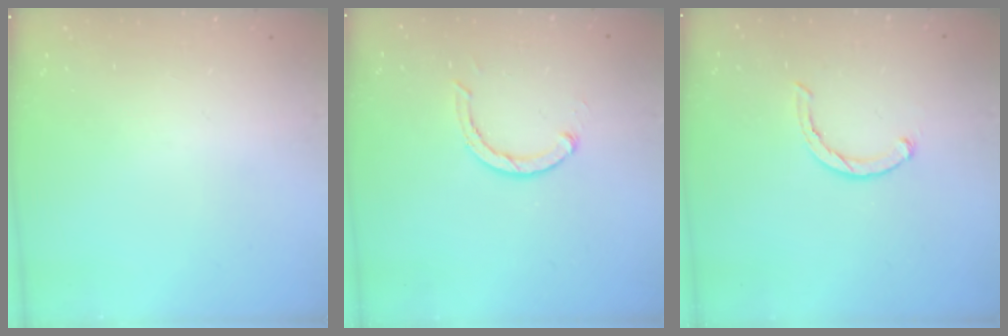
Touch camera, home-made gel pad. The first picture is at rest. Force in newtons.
{"total": 2.9, "press": 2.9, "slide": 0.4}
{"total": 2.3, "press": 2.2, "slide": 0.5}